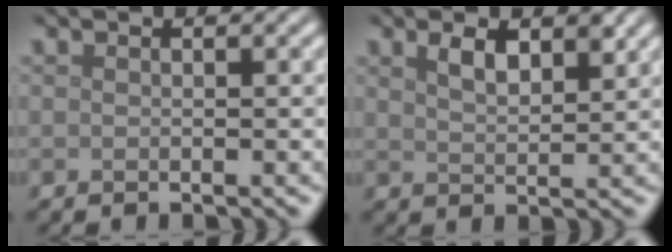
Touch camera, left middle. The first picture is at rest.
{"total": 2.8, "force": [1.8, 1.1, 1.9], "torque": [-0.038, -0.001, 0.035]}